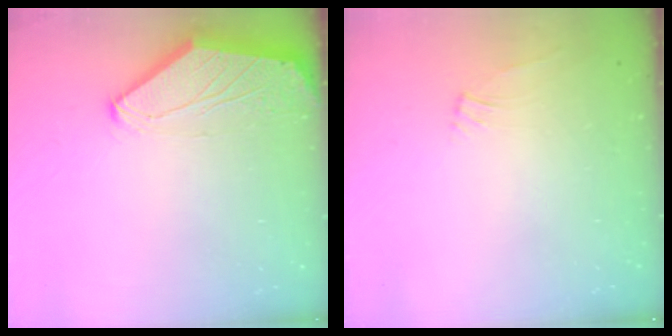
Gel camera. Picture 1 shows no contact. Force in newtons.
{"total": 0.6, "press": 0.5, "slide": 0.4}